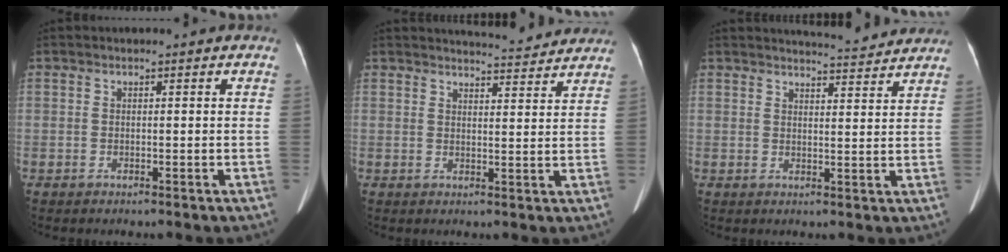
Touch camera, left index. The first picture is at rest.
{"total": 7.2, "force": [7.1, 0.1, 1.1], "torque": [-0.023, 0.001, 0.085]}
{"total": 7.1, "force": [7.0, -0.1, 1.2], "torque": [-0.026, 0.001, 0.084]}